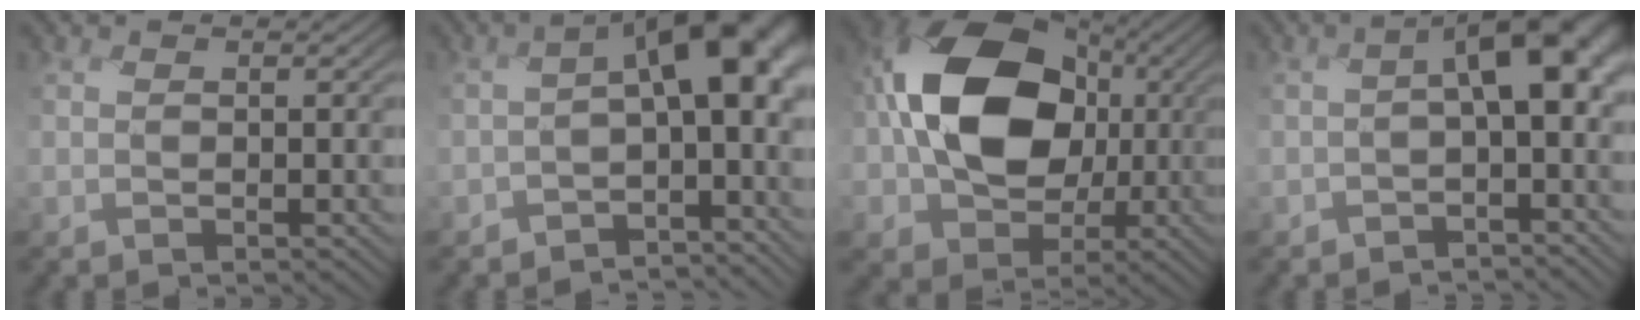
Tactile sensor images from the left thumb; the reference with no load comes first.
{"total": 11.3, "force": [-1.9, 5.9, 9.5], "torque": [-0.146, -0.012, -0.033]}
{"total": 16.6, "force": [0.8, 12.7, 10.7], "torque": [-0.198, 0.005, 0.007]}
{"total": 7.1, "force": [-0.8, 3.2, 6.2], "torque": [-0.101, 0.001, -0.022]}